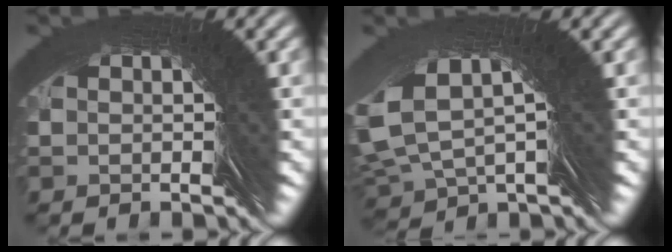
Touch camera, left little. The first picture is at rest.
{"total": 4.8, "force": [3.0, 2.5, 2.8], "torque": [-0.071, 0.023, 0.033]}